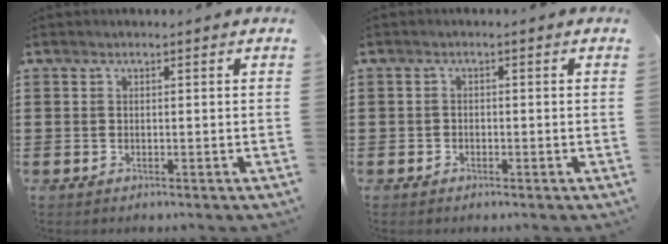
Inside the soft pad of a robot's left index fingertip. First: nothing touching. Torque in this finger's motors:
{"motor_torque": [-0.68, 0.98, -0.01, -0.01]}